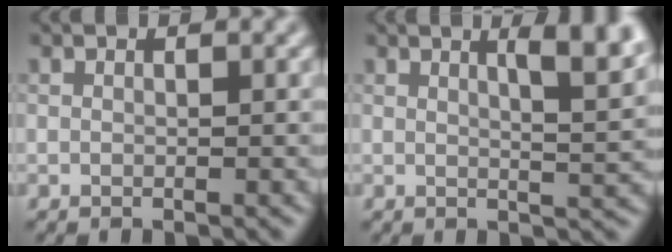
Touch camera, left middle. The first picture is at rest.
{"total": 5.3, "force": [2.5, 1.4, 4.4], "torque": [-0.045, 0.007, 0.032]}